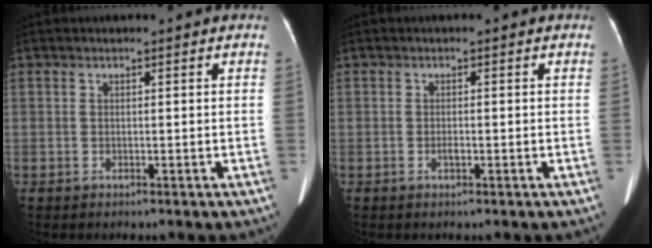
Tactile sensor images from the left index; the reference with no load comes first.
{"total": 0.8, "force": [-0.4, 0.2, 0.6], "torque": [-0.015, 0.000, -0.007]}